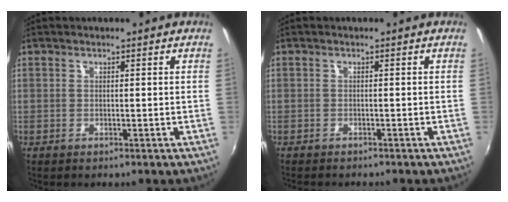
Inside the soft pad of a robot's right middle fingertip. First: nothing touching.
{"total": 2.4, "force": [-2.2, 0.5, 0.7], "torque": [-0.021, -0.014, -0.034]}